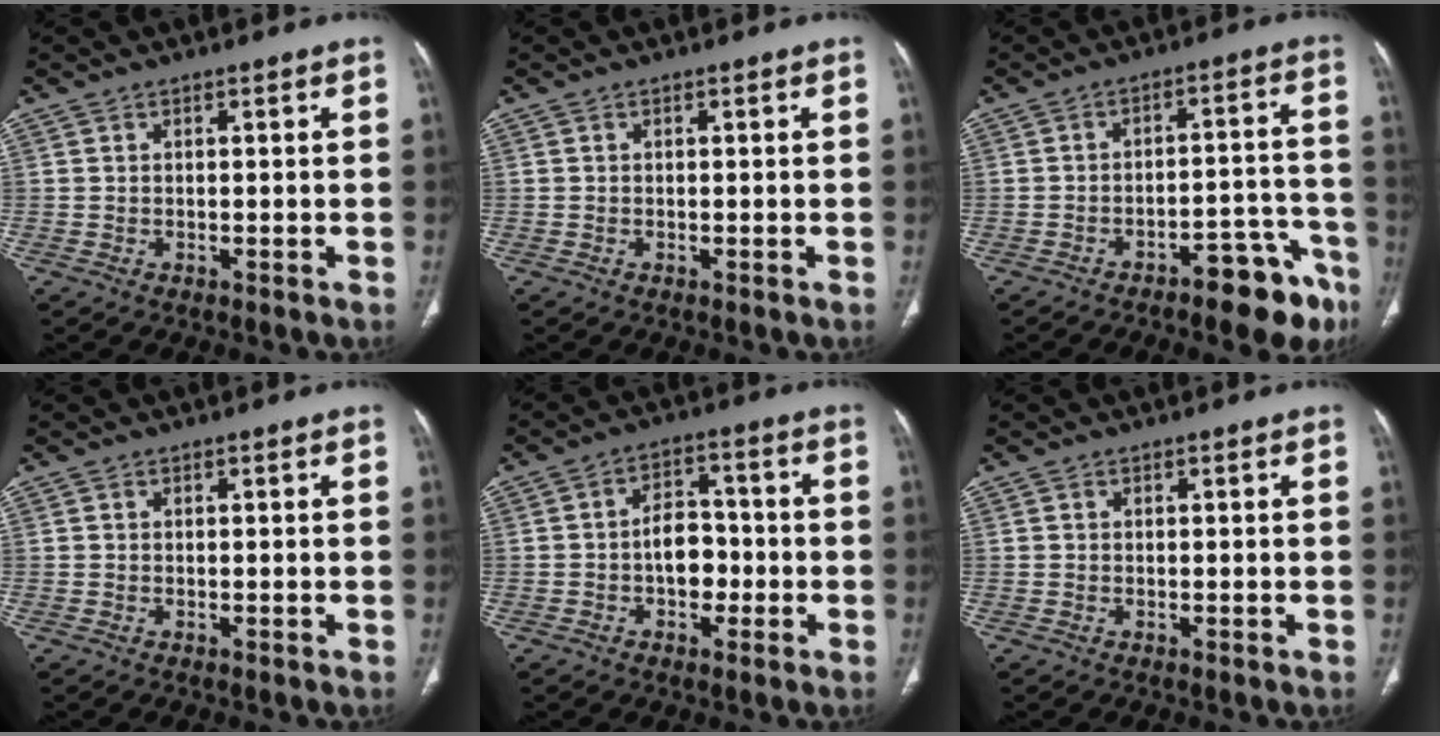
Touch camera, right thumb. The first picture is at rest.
{"total": 0.0}
{"total": 11.8, "force": [-7.9, 4.4, 7.6], "torque": [-0.068, 0.071, -0.105]}
{"total": 0.0}
{"total": 7.2, "force": [-1.6, 5.1, 4.9], "torque": [-0.049, 0.026, -0.032]}
{"total": 0.0}